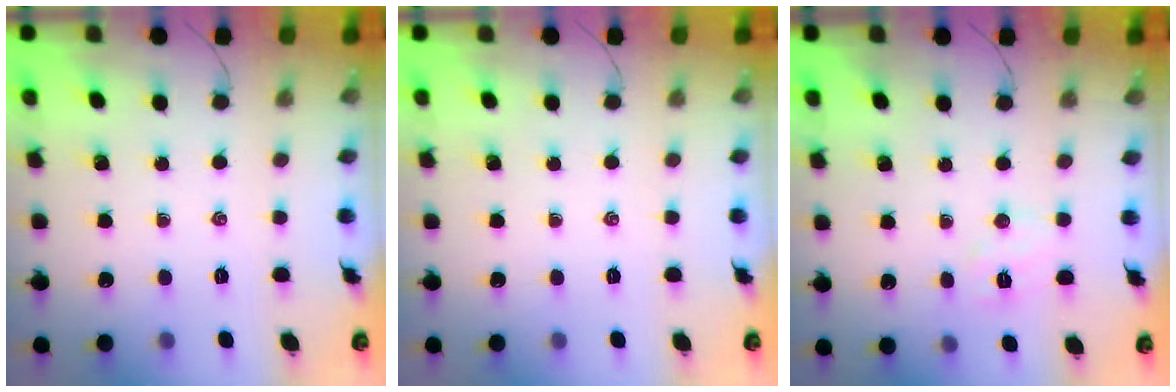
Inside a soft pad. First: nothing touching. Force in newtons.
{"total": 0.0}
{"total": 5.7, "press": 5.6, "slide": 1.1}